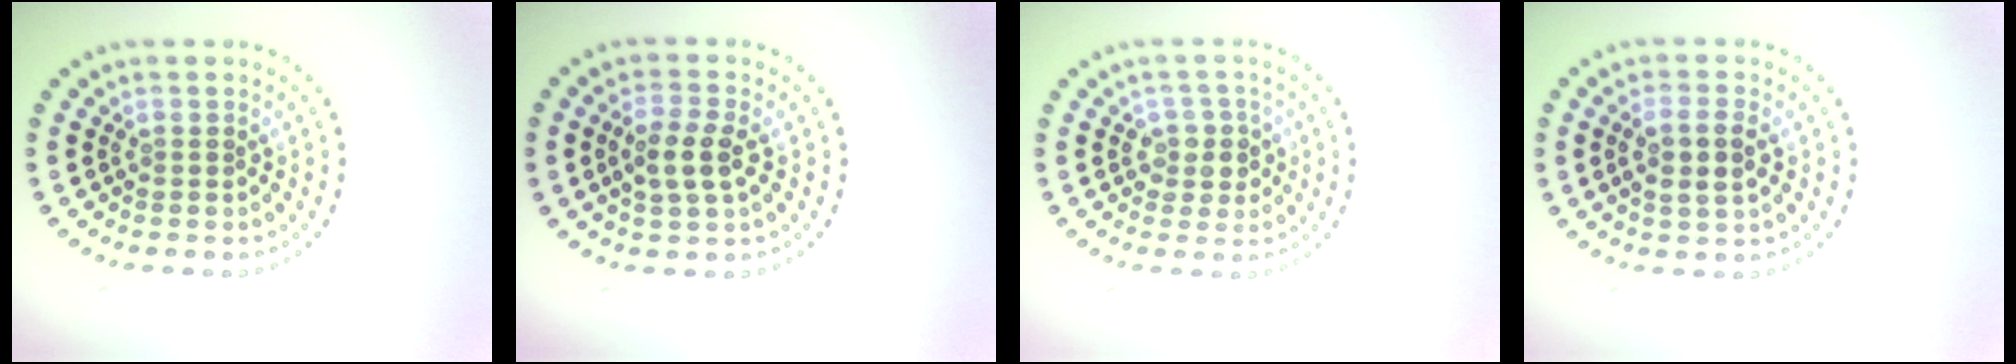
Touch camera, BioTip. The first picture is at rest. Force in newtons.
{"total": 3.1, "press": 3.1, "slide": 0.6}
{"total": 2.2, "press": 2.1, "slide": 0.7}
{"total": 3.0, "press": 2.8, "slide": 0.8}